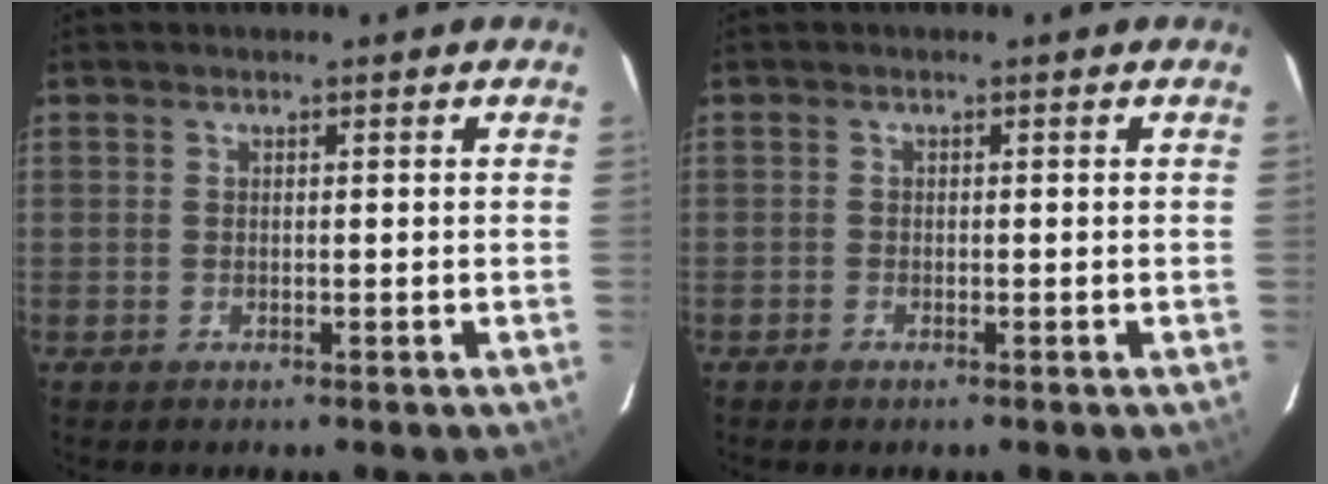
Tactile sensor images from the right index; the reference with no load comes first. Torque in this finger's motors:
{"motor_torque": [0.13, -0.13, -0.10, -0.03]}